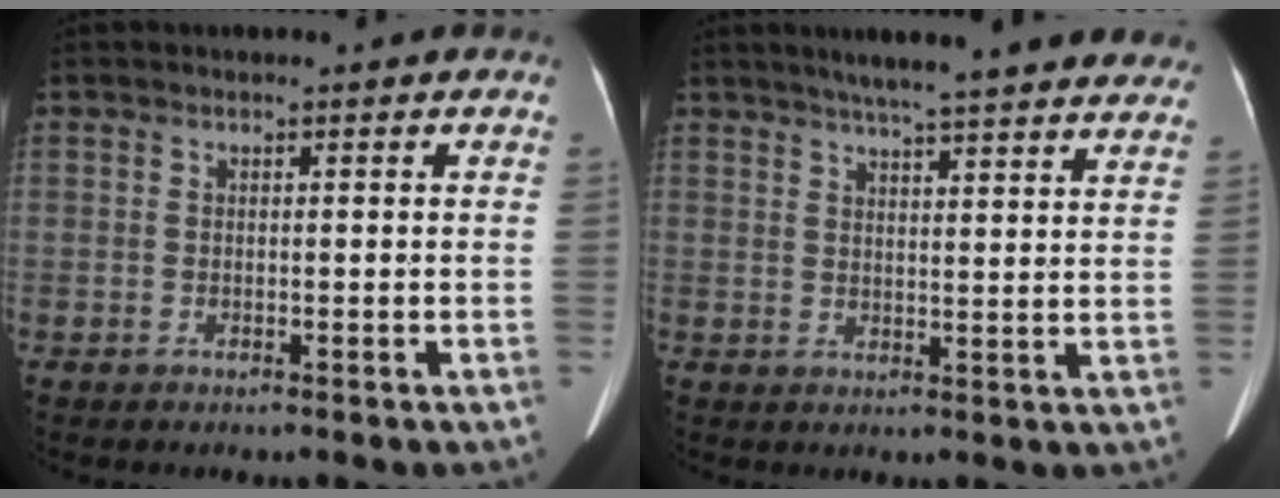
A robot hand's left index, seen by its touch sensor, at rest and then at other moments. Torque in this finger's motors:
{"motor_torque": [0.59, -0.66, 0.25, 0.12]}